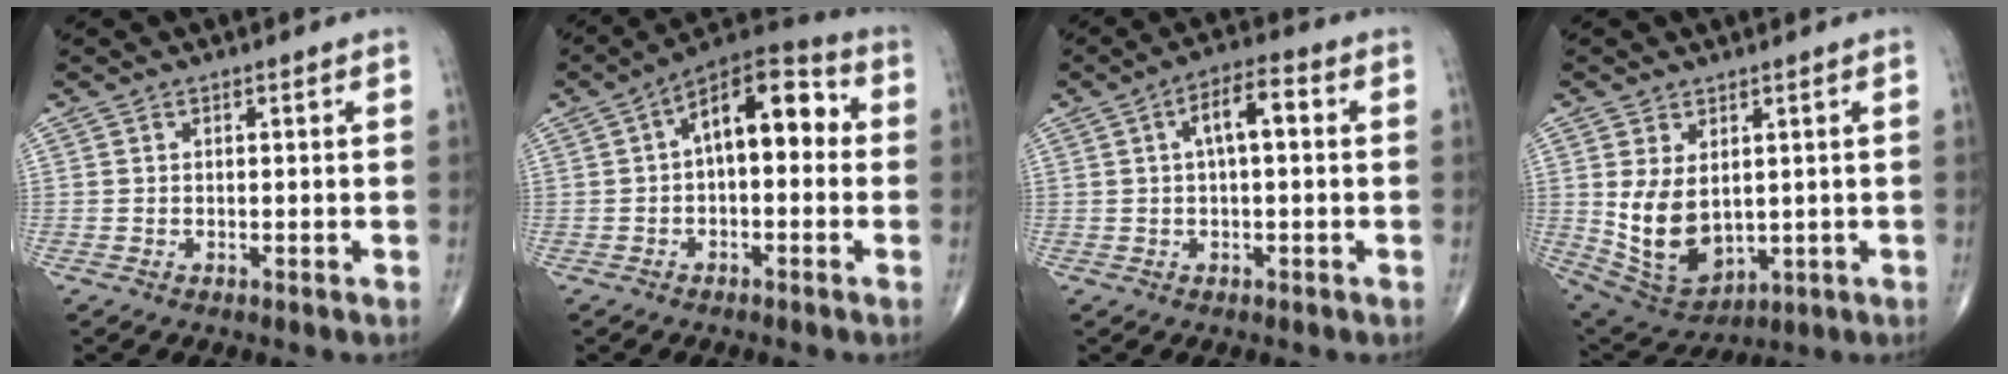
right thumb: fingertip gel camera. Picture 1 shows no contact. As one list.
[{"total": 12.6, "force": [1.2, 6.5, 10.7], "torque": [-0.134, 0.040, 0.004]}, {"total": 6.9, "force": [1.2, 2.7, 6.2], "torque": [-0.101, 0.023, 0.014]}, {"total": 11.1, "force": [0.8, 7.2, 8.4], "torque": [-0.141, -0.012, 0.044]}]